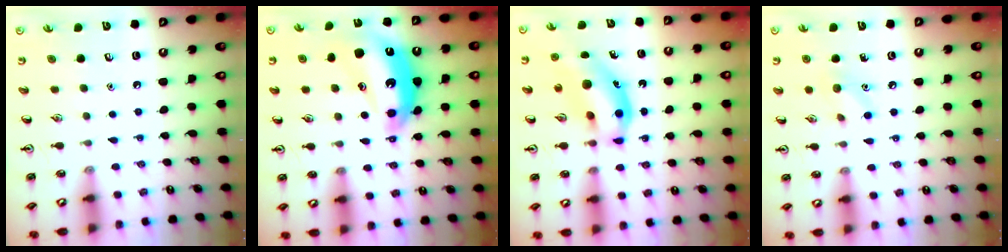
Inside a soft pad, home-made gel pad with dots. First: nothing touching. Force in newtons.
{"total": 15.0, "press": 15.0, "slide": 0.8}
{"total": 12.3, "press": 11.7, "slide": 3.9}
{"total": 6.3, "press": 6.0, "slide": 1.7}